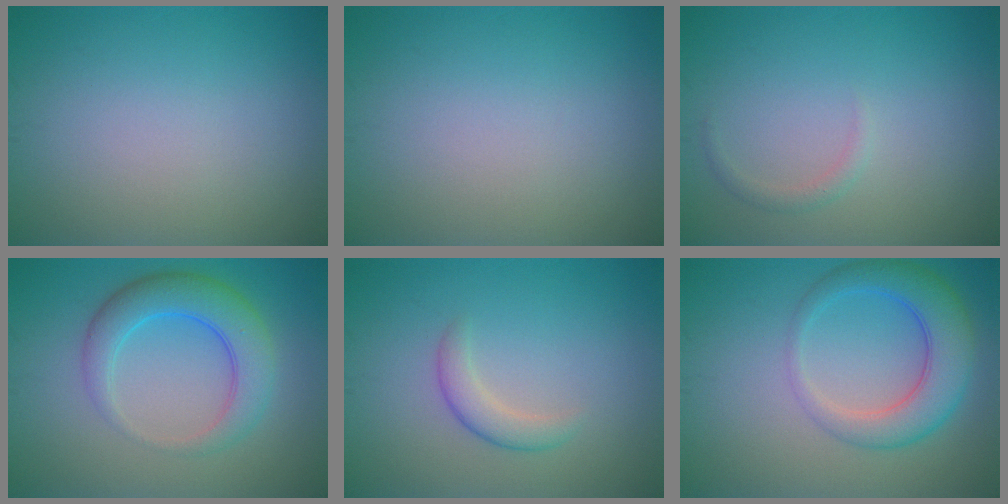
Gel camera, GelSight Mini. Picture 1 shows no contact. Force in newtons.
{"total": 0.0}
{"total": 0.9, "press": 0.9, "slide": 0.0}
{"total": 5.2, "press": 5.2, "slide": 0.3}
{"total": 2.1, "press": 2.1, "slide": 0.1}
{"total": 5.4, "press": 5.4, "slide": 0.2}